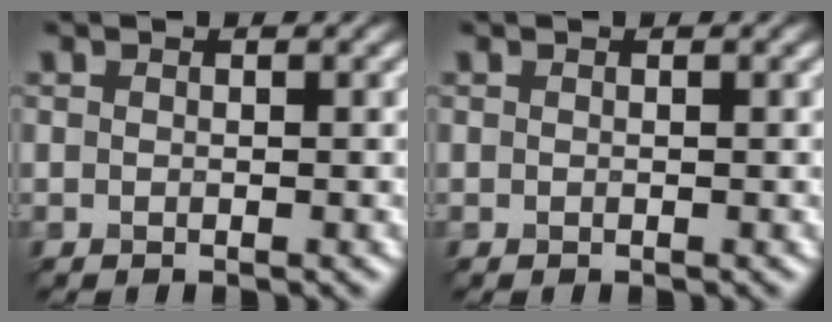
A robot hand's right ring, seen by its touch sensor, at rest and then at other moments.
{"total": 0.0}